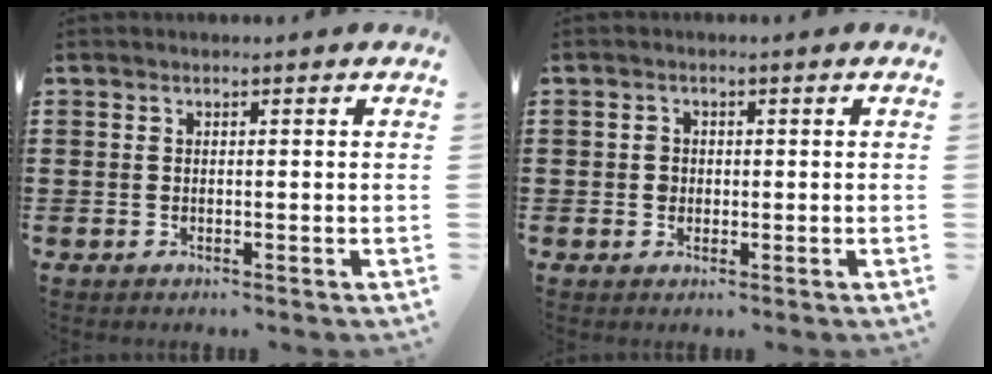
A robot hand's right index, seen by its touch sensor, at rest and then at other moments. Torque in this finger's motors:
{"motor_torque": [0.22, -0.32, 0.01, 0.03]}